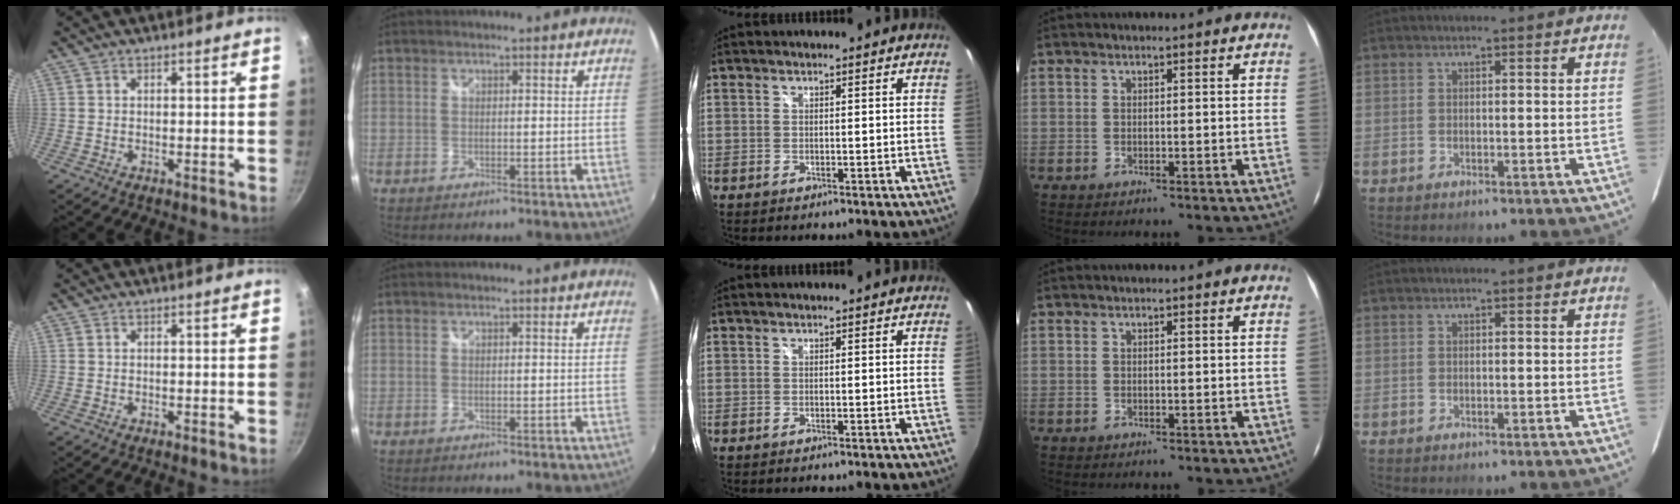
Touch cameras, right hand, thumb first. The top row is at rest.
{}